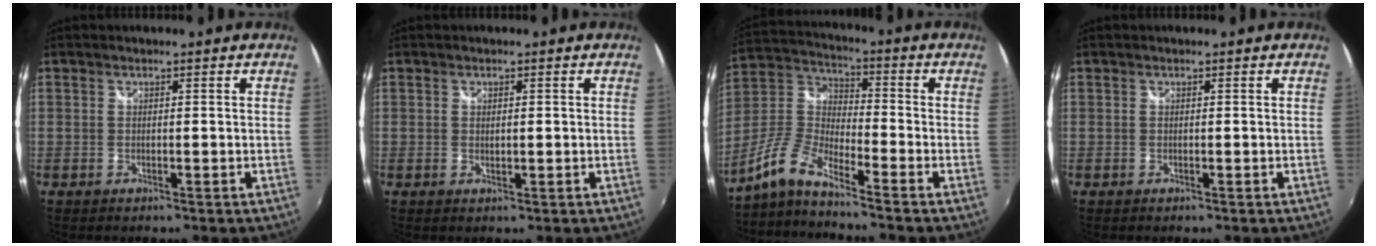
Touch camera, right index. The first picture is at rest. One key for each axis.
{"total": 1.3, "fx": 0.2, "fy": 0.8, "fz": 1.0, "tx": -0.014, "ty": -0.002, "tz": 0.005}
{"total": 8.7, "fx": -6.8, "fy": 1.4, "fz": 5.2, "tx": -0.126, "ty": 0.011, "tz": -0.146}
{"total": 0.0}